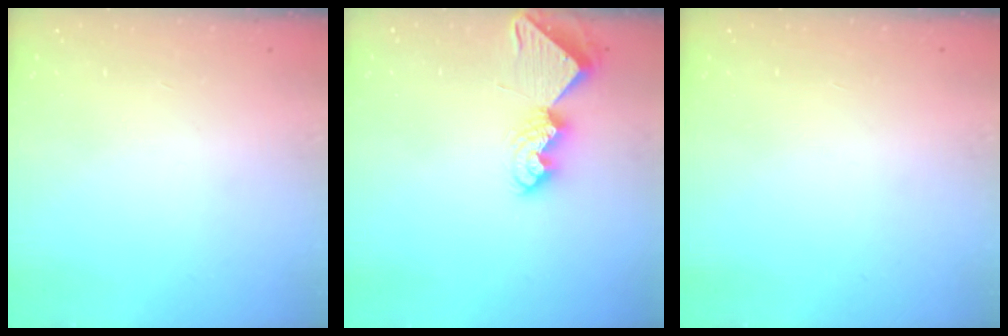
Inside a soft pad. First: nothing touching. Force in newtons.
{"total": 10.7, "press": 10.7, "slide": 0.3}
{"total": 0.0}